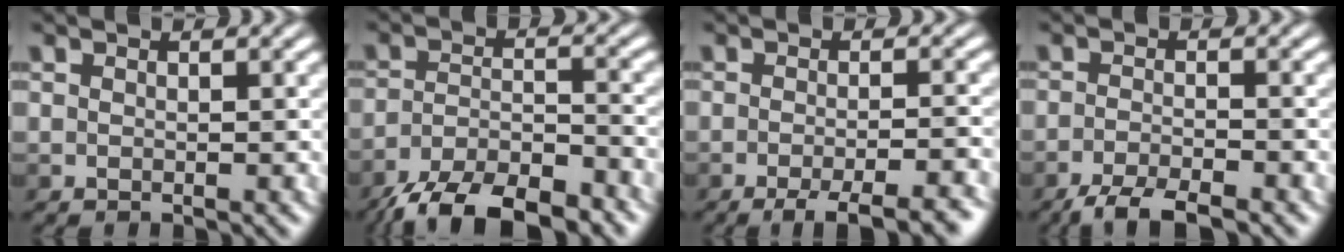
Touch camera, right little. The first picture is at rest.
{"total": 7.3, "force": [-6.5, 1.4, 3.1], "torque": [-0.058, -0.002, -0.122]}
{"total": 4.8, "force": [-3.2, 0.7, 3.5], "torque": [-0.044, -0.001, -0.051]}
{"total": 4.4, "force": [-3.7, 0.5, 2.4], "torque": [-0.054, -0.001, -0.074]}